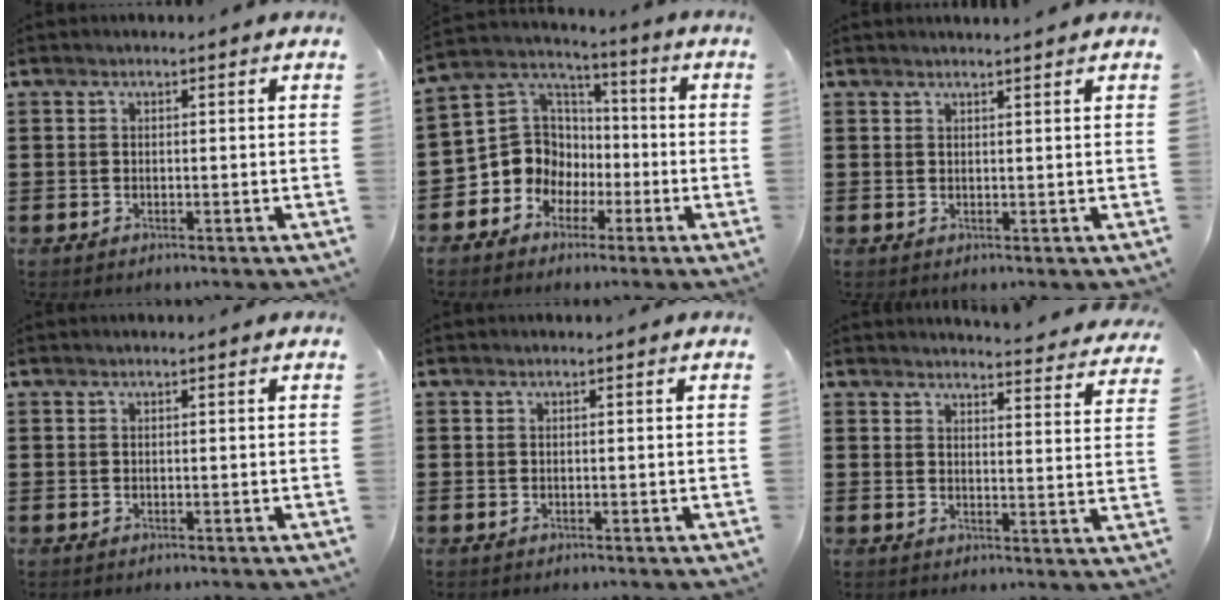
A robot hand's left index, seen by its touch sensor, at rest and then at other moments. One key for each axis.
{"total": 9.5, "fx": -2.5, "fy": 8.8, "fz": 2.6, "tx": -0.102, "ty": 0.000, "tz": -0.047}
{"total": 1.2, "fx": 1.1, "fy": -0.1, "fz": 0.3, "tx": -0.007, "ty": -0.003, "tz": 0.022}
{"total": 0.0}
{"total": 0.0}
{"total": 3.9, "fx": 3.9, "fy": -0.1, "fz": 0.5, "tx": -0.009, "ty": -0.029, "tz": 0.065}